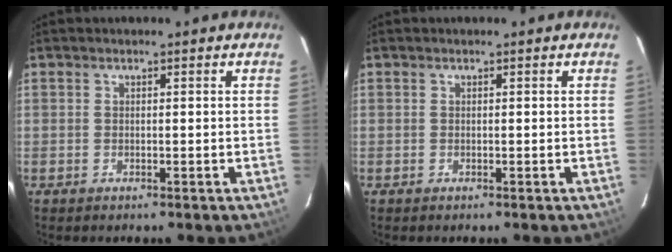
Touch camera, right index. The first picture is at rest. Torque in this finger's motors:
{"motor_torque": [0.00, 0.00, 0.00, 0.00]}